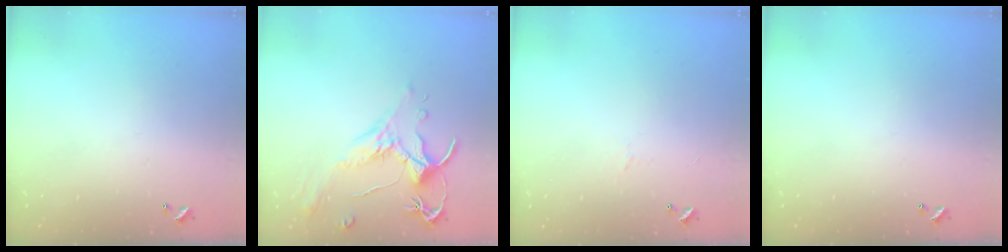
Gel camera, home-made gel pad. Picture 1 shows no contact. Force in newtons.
{"total": 1.5, "press": 1.0, "slide": 1.1}
{"total": 0.0}
{"total": 0.0}